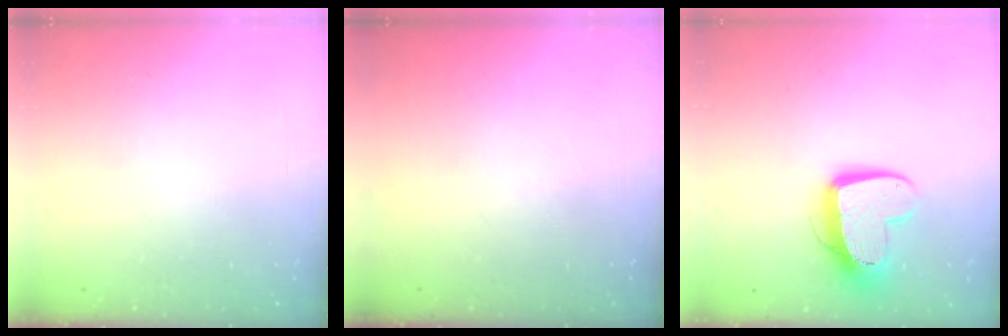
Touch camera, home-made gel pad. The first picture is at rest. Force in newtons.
{"total": 0.0}
{"total": 13.3, "press": 13.2, "slide": 1.2}